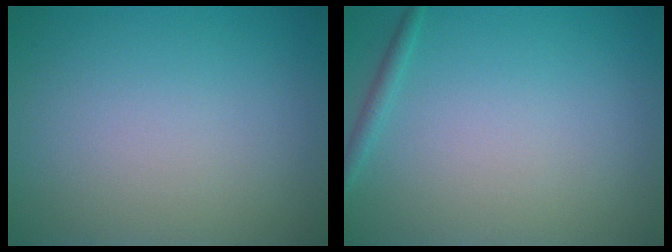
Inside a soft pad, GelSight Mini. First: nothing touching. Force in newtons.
{"total": 1.0, "press": 1.0, "slide": 0.0}